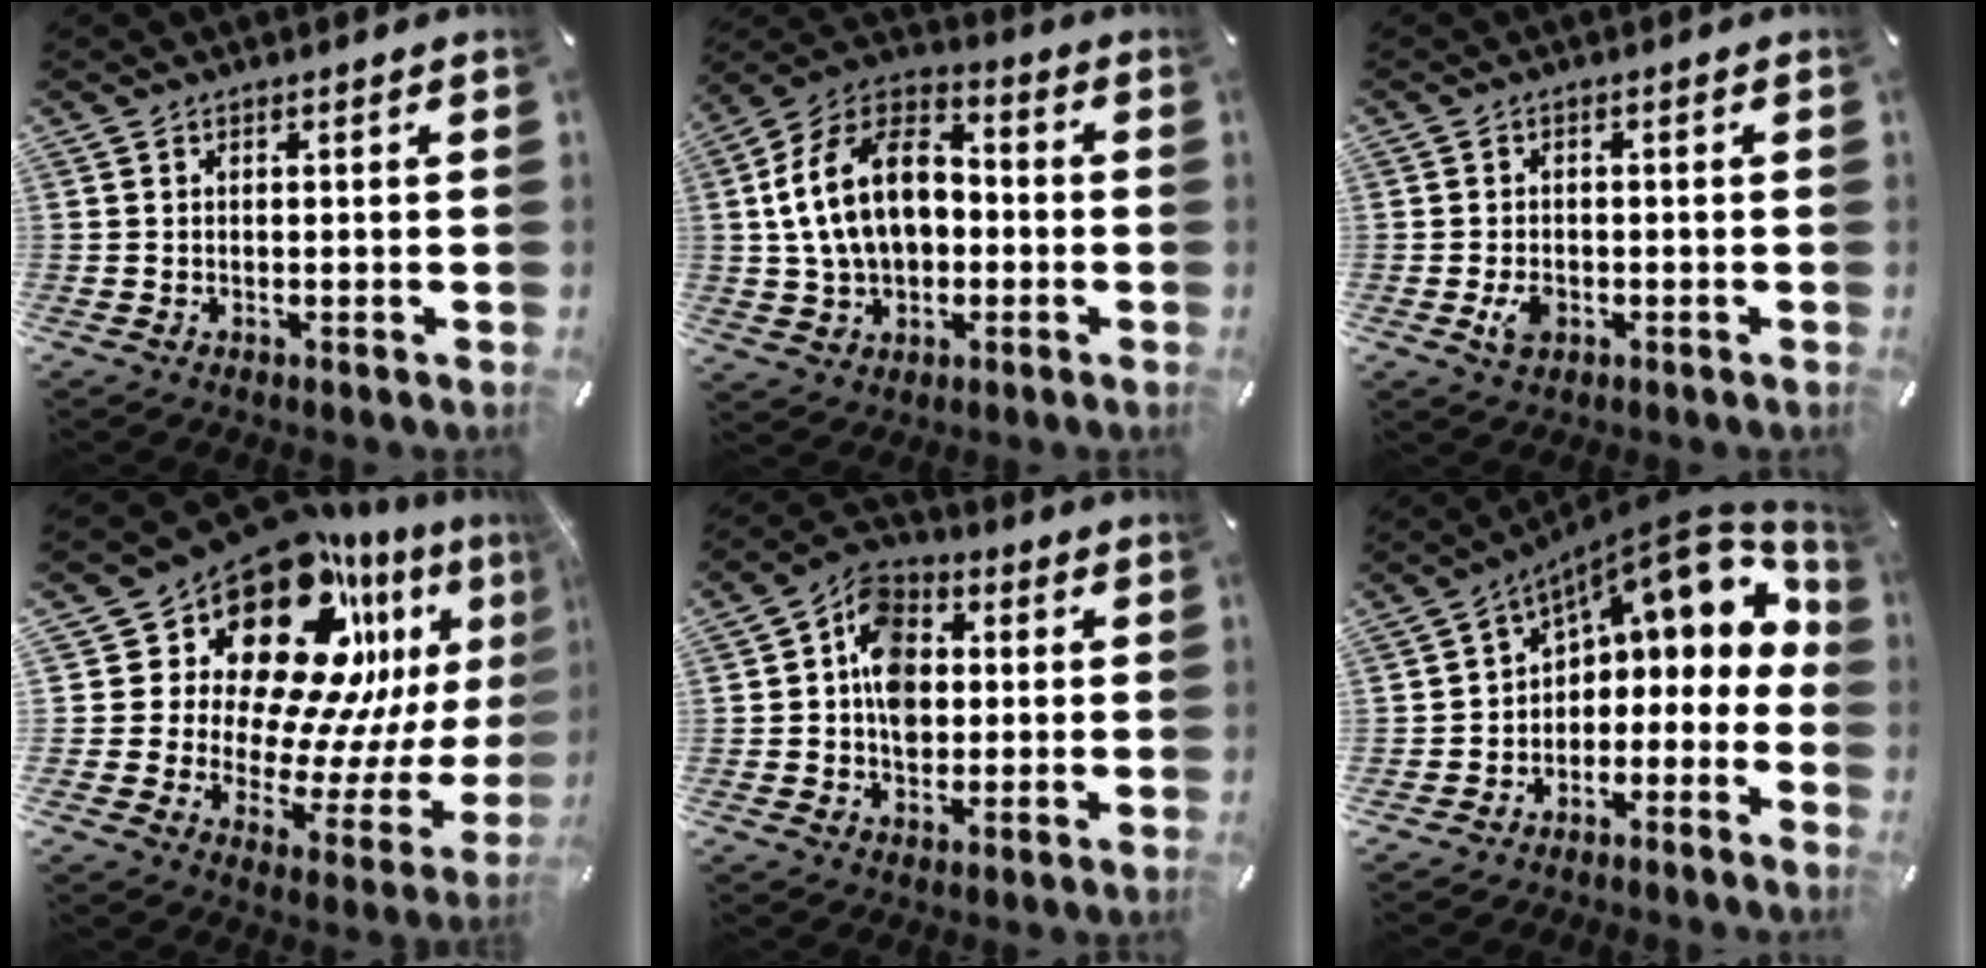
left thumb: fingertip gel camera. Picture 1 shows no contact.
{"total": 17.0, "force": [0.4, 12.6, 11.4], "torque": [-0.245, 0.021, 0.005]}
{"total": 3.6, "force": [-1.2, 2.6, 2.2], "torque": [-0.051, 0.001, -0.023]}
{"total": 25.6, "force": [15.1, 14.7, 14.5], "torque": [-0.239, -0.134, 0.266]}
{"total": 10.9, "force": [0.2, 8.9, 6.3], "torque": [-0.099, 0.015, 0.007]}
{"total": 10.0, "force": [4.9, 5.5, 6.8], "torque": [-0.099, -0.040, 0.080]}